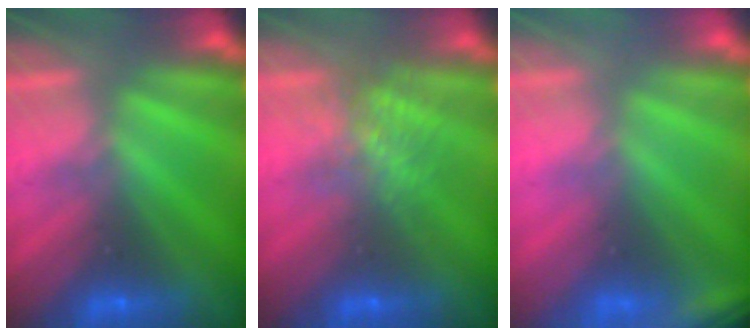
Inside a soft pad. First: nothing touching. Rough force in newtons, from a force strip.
{"total": 4.3}
{"total": 2.3}